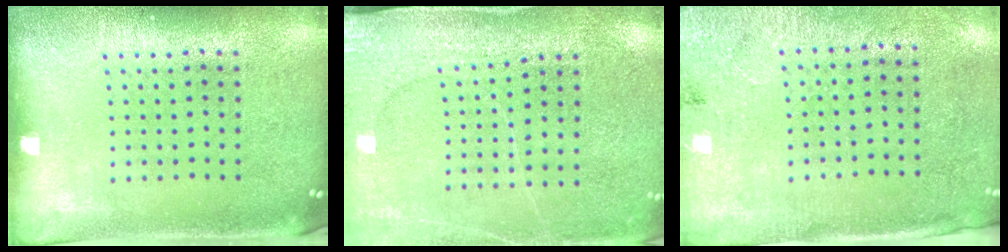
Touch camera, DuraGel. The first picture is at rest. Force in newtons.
{"total": 3.0, "press": 3.0, "slide": 0.1}
{"total": 2.7, "press": 2.2, "slide": 1.5}